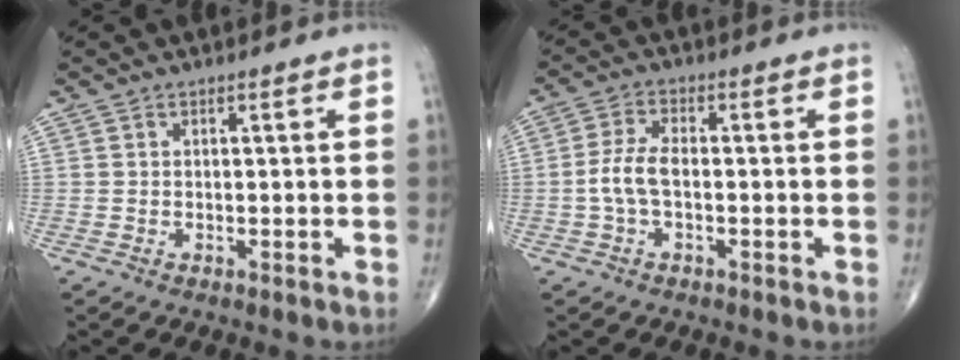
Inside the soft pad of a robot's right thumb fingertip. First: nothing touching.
{"total": 5.1, "force": [-0.9, 2.3, 4.4], "torque": [-0.102, 0.015, -0.023]}